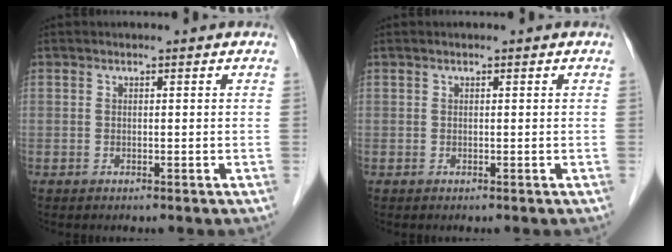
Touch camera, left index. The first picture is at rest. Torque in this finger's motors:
{"motor_torque": [-0.07, -0.07, 0.00, 0.00]}